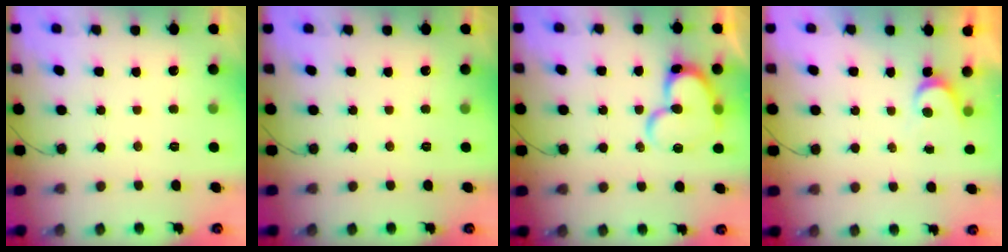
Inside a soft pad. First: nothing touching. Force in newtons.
{"total": 0.0}
{"total": 14.6, "press": 14.5, "slide": 1.6}
{"total": 3.7, "press": 3.7, "slide": 0.3}